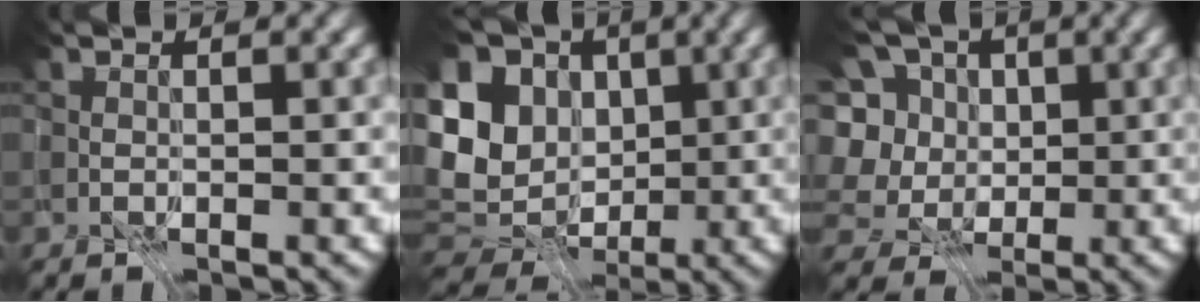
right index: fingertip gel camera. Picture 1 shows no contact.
{"total": 9.6, "force": [-1.1, 7.2, 6.1], "torque": [-0.124, -0.013, 0.006]}
{"total": 5.5, "force": [0.1, 4.6, 3.1], "torque": [-0.075, 0.011, -0.008]}